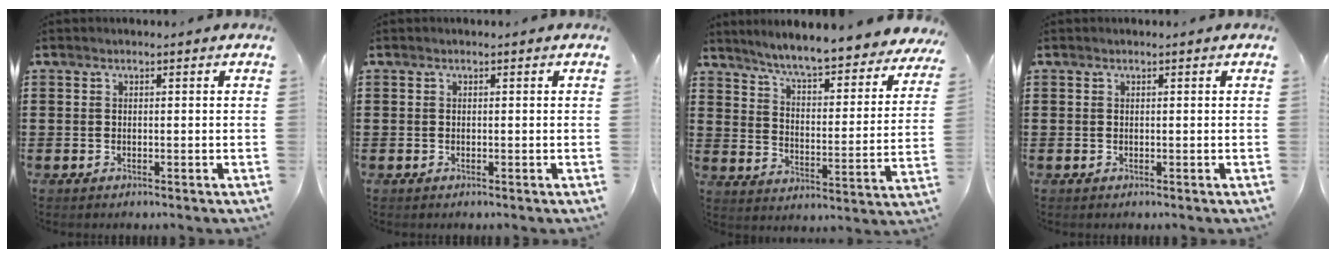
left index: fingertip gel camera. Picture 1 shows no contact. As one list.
[{"total": 0.0}, {"total": 5.8, "force": [5.4, -0.5, 2.2], "torque": [-0.067, -0.044, 0.085]}, {"total": 0.0}]